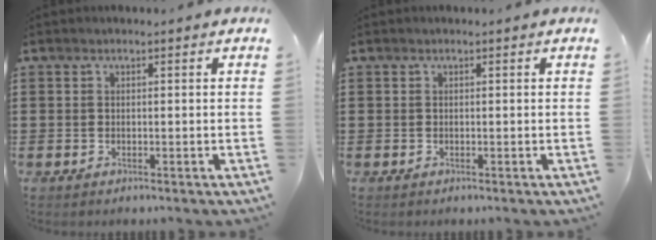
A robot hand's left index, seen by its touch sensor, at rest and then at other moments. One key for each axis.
{"total": 0.0}